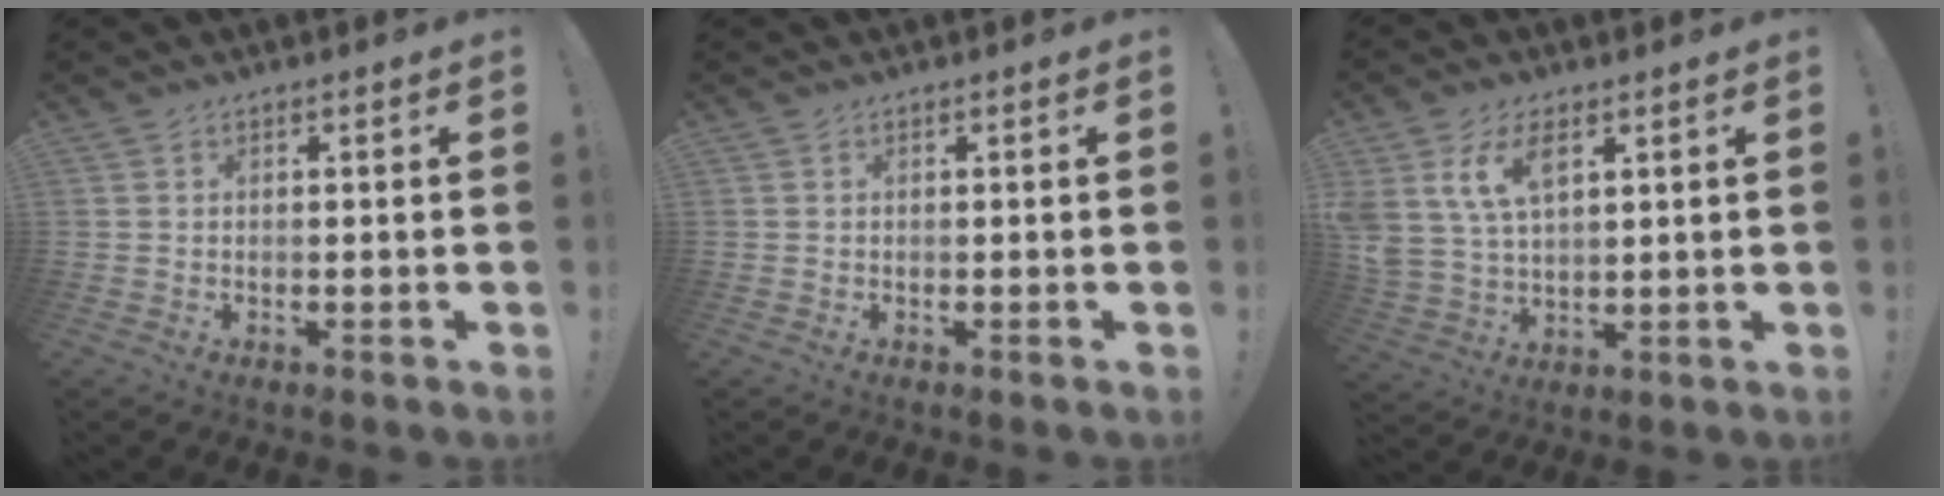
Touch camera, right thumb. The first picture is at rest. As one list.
[{"total": 0.0}, {"total": 11.0, "force": [5.5, 6.3, 7.2], "torque": [-0.148, -0.011, 0.103]}]